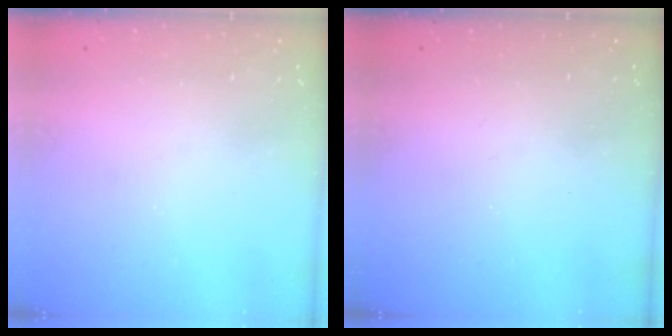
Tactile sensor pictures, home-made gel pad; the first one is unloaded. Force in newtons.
{"total": 0.0}